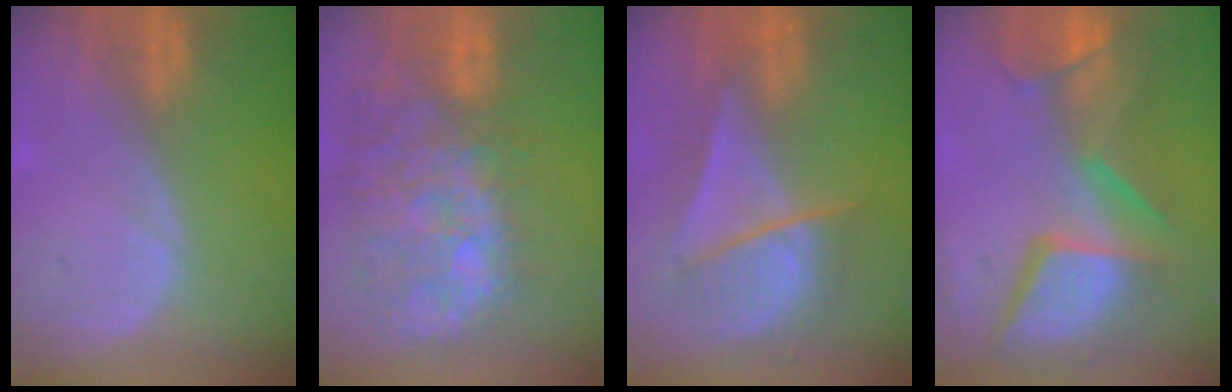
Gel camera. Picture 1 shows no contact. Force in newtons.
{"total": 13.2, "press": 11.6, "slide": 6.2}
{"total": 7.4, "press": 7.2, "slide": 1.6}
{"total": 13.1, "press": 10.8, "slide": 7.5}